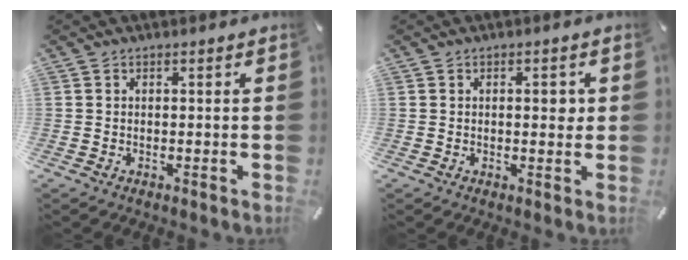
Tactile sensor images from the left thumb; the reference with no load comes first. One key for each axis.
{"total": 2.9, "fx": 0.5, "fy": 1.3, "fz": 2.5, "tx": -0.026, "ty": -0.003, "tz": 0.001}